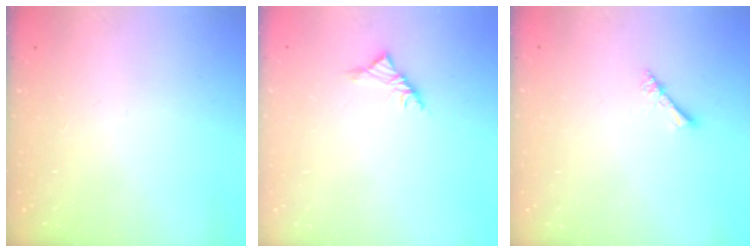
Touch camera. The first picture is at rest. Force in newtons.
{"total": 3.5, "press": 3.4, "slide": 1.0}
{"total": 1.8, "press": 1.8, "slide": 0.1}